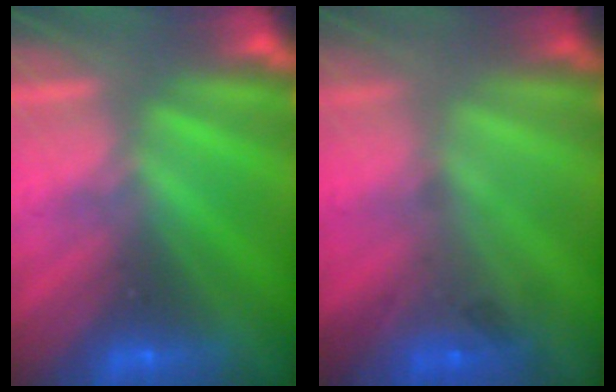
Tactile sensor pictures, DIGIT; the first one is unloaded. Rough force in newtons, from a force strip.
{"total": 2.2}